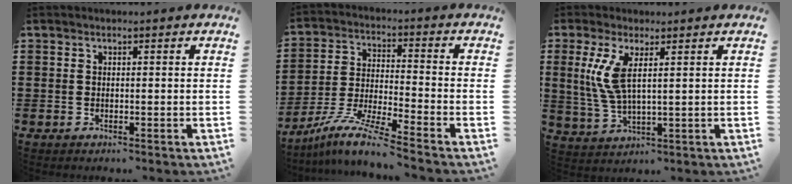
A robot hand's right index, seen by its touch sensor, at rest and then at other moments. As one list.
[{"total": 8.7, "force": [-7.5, -0.1, 4.3], "torque": [-0.098, -0.006, -0.154]}, {"total": 6.6, "force": [2.2, 2.3, 5.8], "torque": [-0.141, -0.004, 0.031]}]